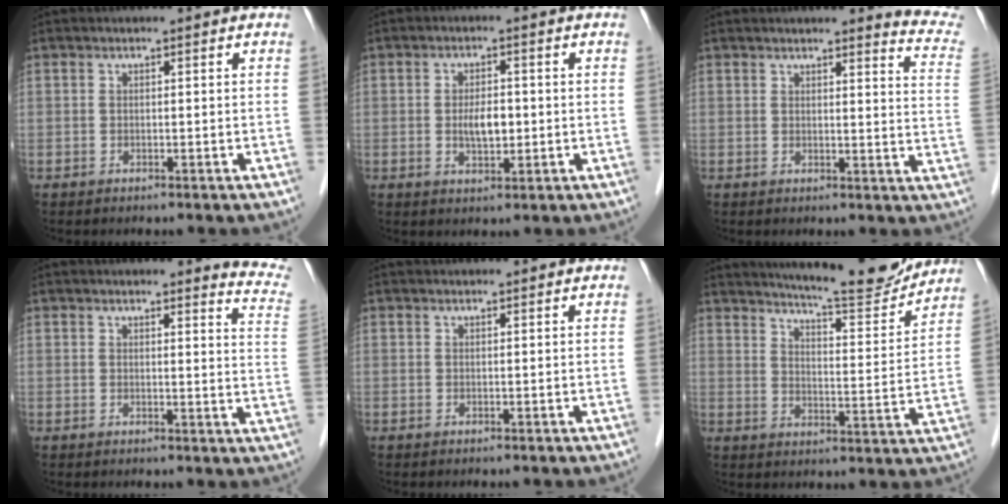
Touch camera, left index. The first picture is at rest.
{"total": 3.9, "force": [-0.3, 1.8, 3.5], "torque": [-0.065, -0.001, -0.003]}
{"total": 11.2, "force": [10.7, 0.3, 3.1], "torque": [-0.015, -0.064, 0.089]}
{"total": 9.3, "force": [9.1, 0.3, 2.0], "torque": [-0.004, -0.066, 0.067]}
{"total": 2.8, "force": [2.7, 0.4, 0.6], "torque": [-0.009, 0.027, 0.035]}
{"total": 15.0, "force": [14.0, 0.9, 5.1], "torque": [-0.080, -0.027, 0.190]}